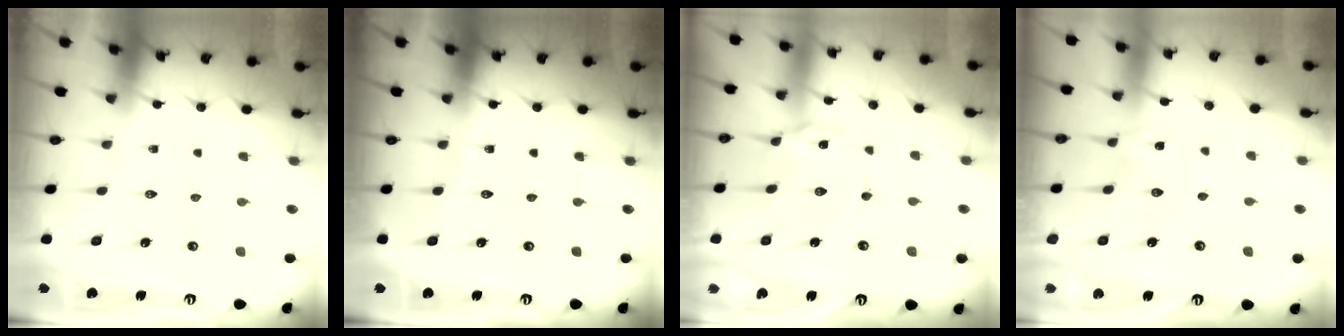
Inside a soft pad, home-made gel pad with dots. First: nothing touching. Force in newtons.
{"total": 0.0}
{"total": 2.9, "press": 2.9, "slide": 0.4}
{"total": 0.0}